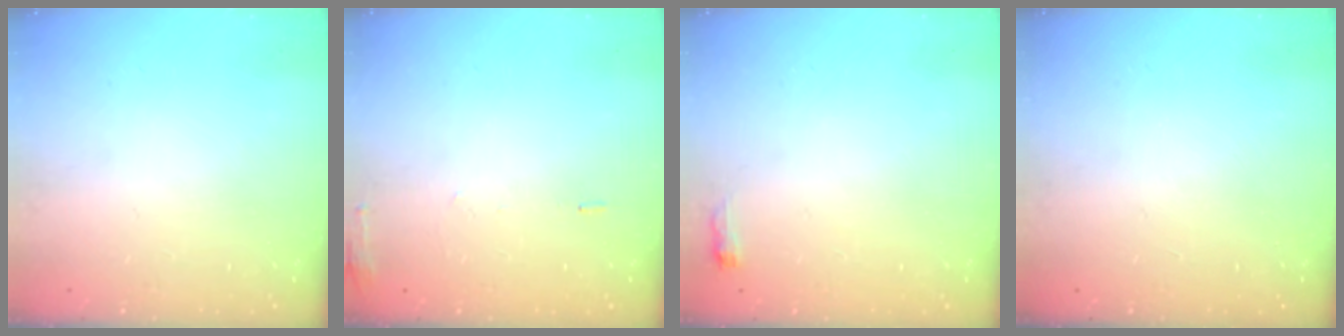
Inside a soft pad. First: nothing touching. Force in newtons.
{"total": 5.9, "press": 5.7, "slide": 1.6}
{"total": 9.8, "press": 2.8, "slide": 9.4}
{"total": 0.0}